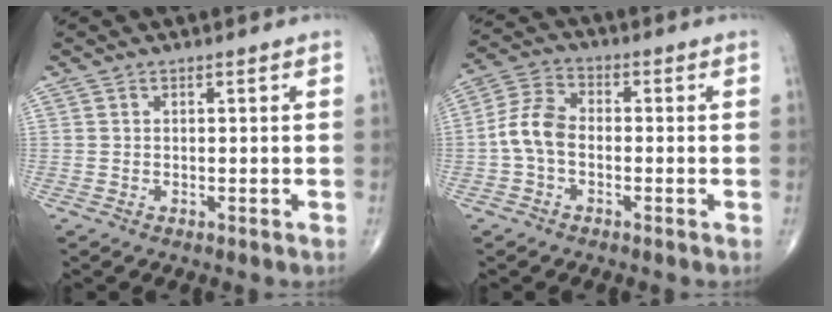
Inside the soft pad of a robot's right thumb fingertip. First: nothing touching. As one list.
[{"total": 7.1, "force": [-1.3, 4.5, 5.3], "torque": [-0.104, 0.023, -0.038]}]